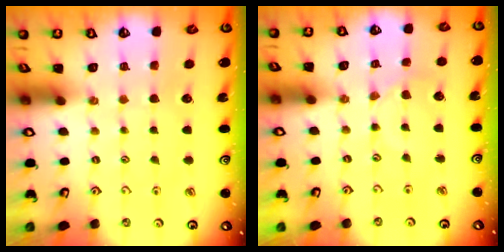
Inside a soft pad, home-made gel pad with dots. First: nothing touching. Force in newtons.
{"total": 1.5, "press": 1.5, "slide": 0.4}